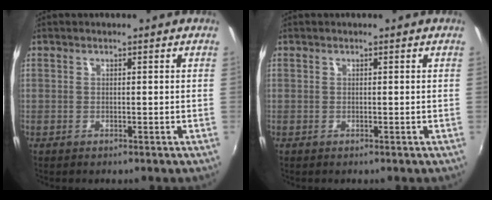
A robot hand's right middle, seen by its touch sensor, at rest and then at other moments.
{"total": 0.0}